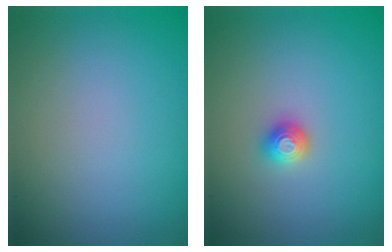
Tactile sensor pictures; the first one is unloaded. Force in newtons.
{"total": 1.3, "press": 1.2, "slide": 0.4}